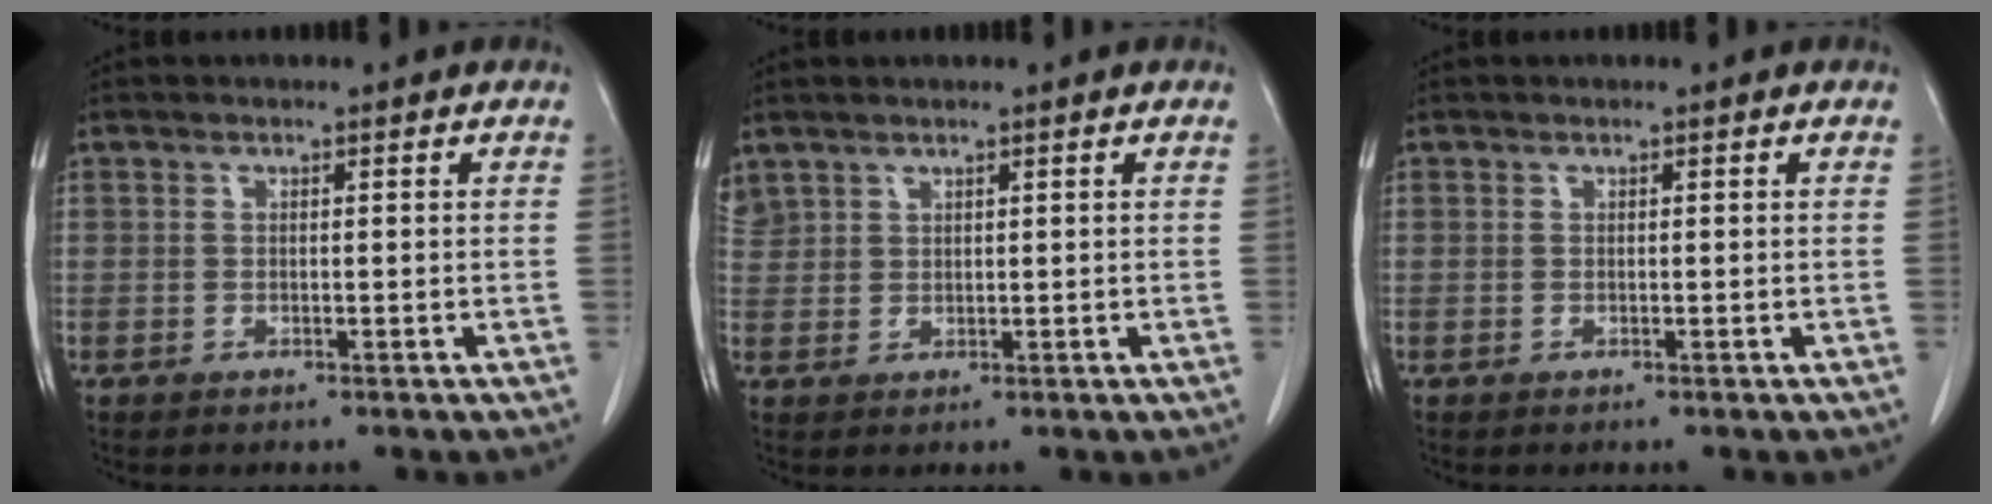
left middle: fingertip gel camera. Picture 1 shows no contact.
{"total": 2.5, "force": [2.2, 1.3, 0.3], "torque": [-0.011, 0.011, 0.049]}
{"total": 0.0}